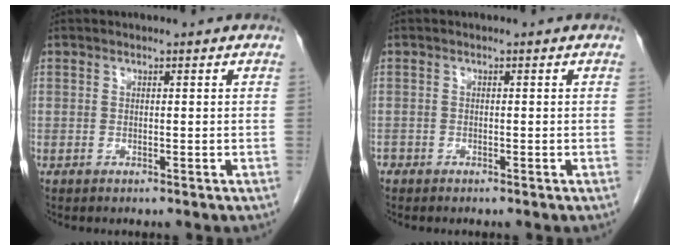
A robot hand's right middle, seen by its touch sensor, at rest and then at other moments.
{"total": 0.9, "force": [-0.7, 0.6, 0.1], "torque": [-0.007, 0.001, -0.012]}